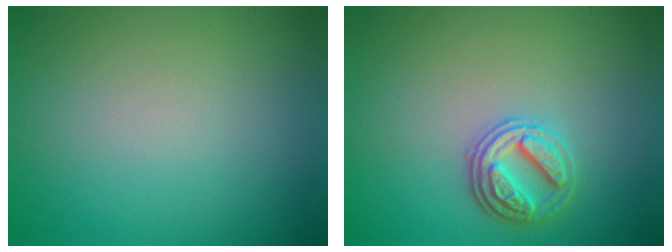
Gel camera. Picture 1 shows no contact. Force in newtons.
{"total": 2.9, "press": 2.8, "slide": 0.8}